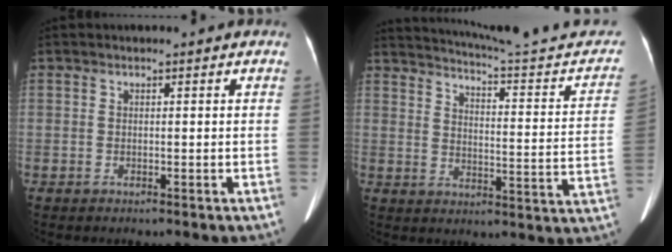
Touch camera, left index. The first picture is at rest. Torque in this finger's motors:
{"motor_torque": [-0.52, -1.62, -0.17, -0.01]}